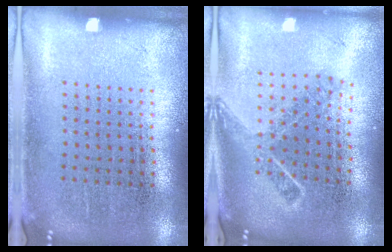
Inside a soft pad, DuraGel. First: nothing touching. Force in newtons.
{"total": 1.7, "press": 1.2, "slide": 1.1}